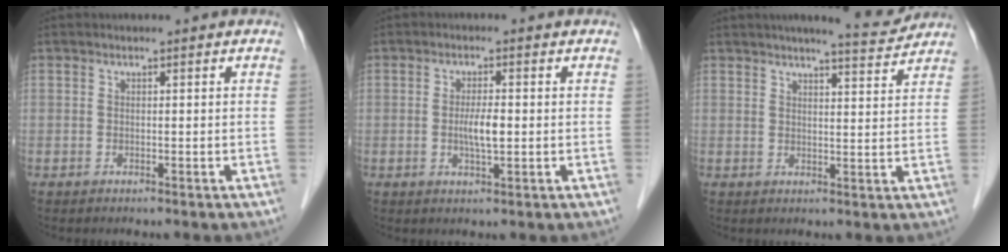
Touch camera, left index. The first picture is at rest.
{"total": 3.3, "force": [-0.4, 0.6, 3.2], "torque": [-0.063, -0.005, -0.005]}
{"total": 5.9, "force": [5.6, 0.1, 2.0], "torque": [-0.034, -0.005, 0.070]}